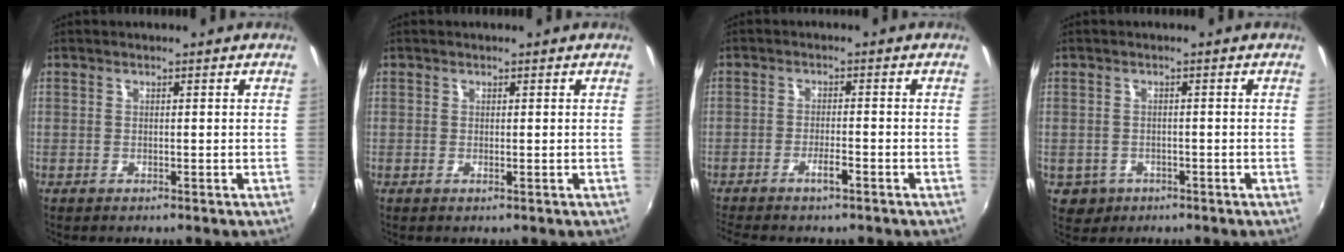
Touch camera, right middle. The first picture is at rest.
{"total": 0.0}
{"total": 3.7, "force": [-2.8, 0.2, 2.4], "torque": [-0.058, 0.001, -0.052]}
{"total": 3.9, "force": [-1.3, 3.5, 1.3], "torque": [-0.037, -0.002, -0.010]}